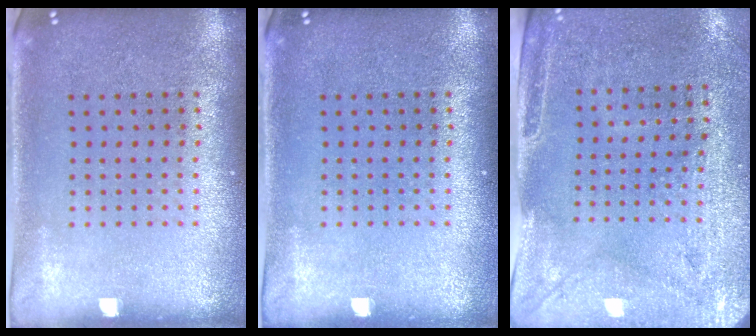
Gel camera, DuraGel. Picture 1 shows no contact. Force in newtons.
{"total": 0.0}
{"total": 2.9, "press": 2.4, "slide": 1.5}